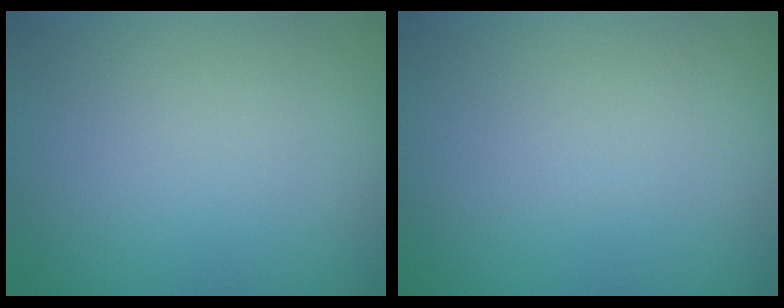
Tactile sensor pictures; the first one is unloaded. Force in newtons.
{"total": 0.0}